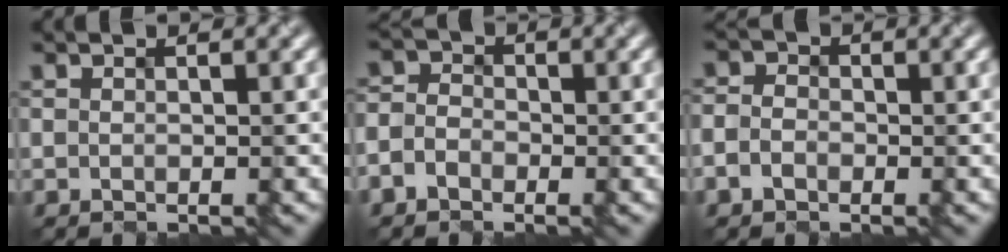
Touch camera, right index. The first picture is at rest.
{"total": 2.4, "force": [-1.5, 1.7, 0.8], "torque": [0.000, -0.001, -0.037]}
{"total": 2.1, "force": [-1.0, 1.7, 0.8], "torque": [-0.005, -0.002, -0.029]}